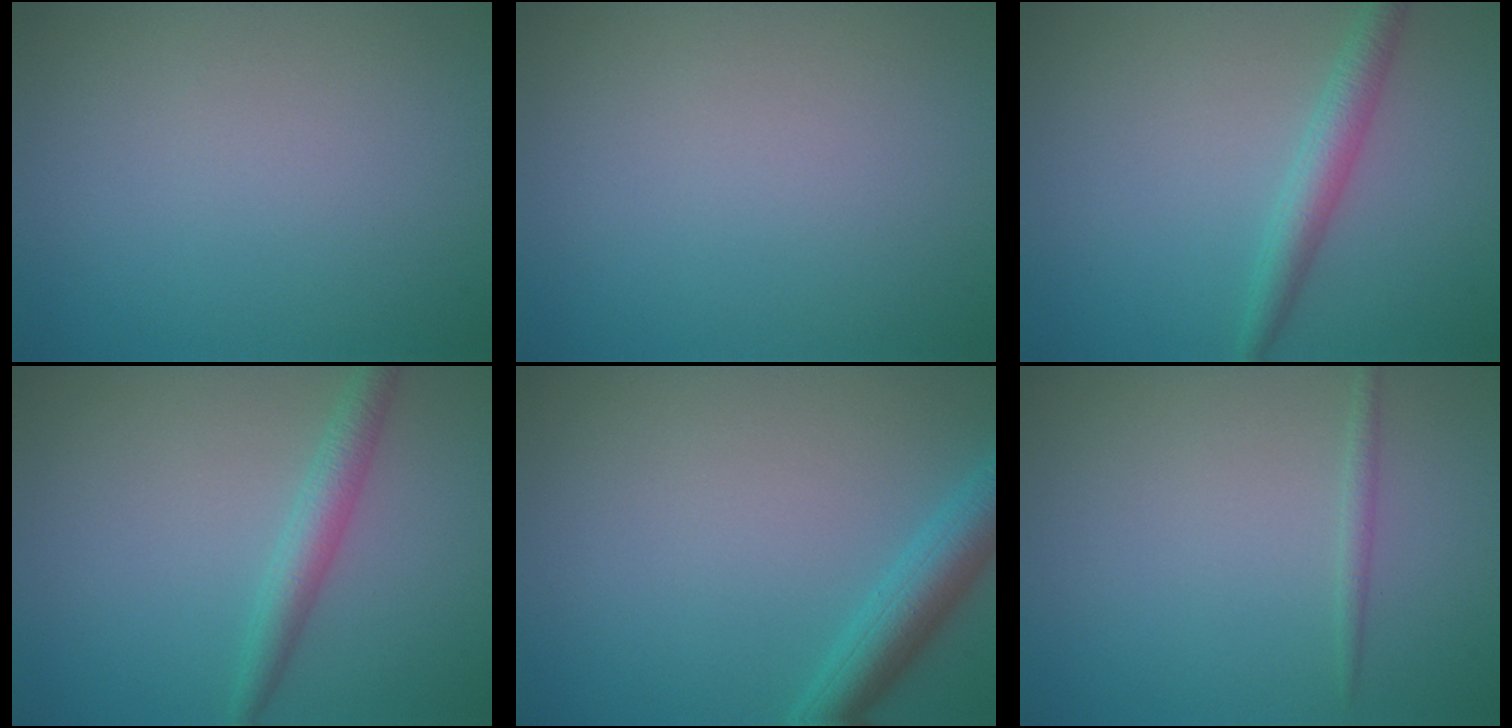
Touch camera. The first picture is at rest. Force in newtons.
{"total": 0.0}
{"total": 2.5, "press": 2.5, "slide": 0.0}
{"total": 2.5, "press": 2.5, "slide": 0.0}
{"total": 3.6, "press": 3.6, "slide": 0.1}
{"total": 0.8, "press": 0.8, "slide": 0.1}